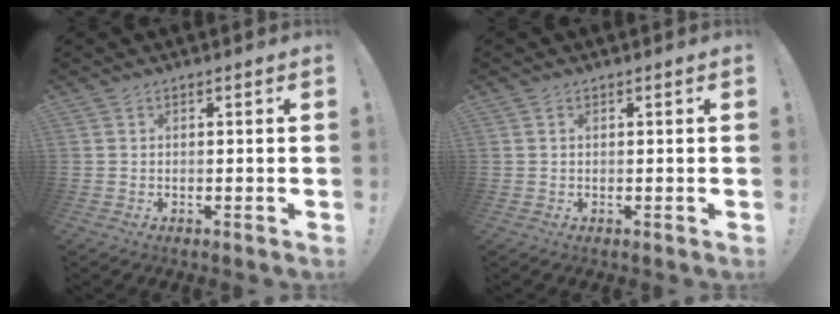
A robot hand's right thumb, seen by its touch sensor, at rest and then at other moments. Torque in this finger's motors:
{"motor_torque": [0.07, -0.05, 0.05, -0.04, 0.09]}